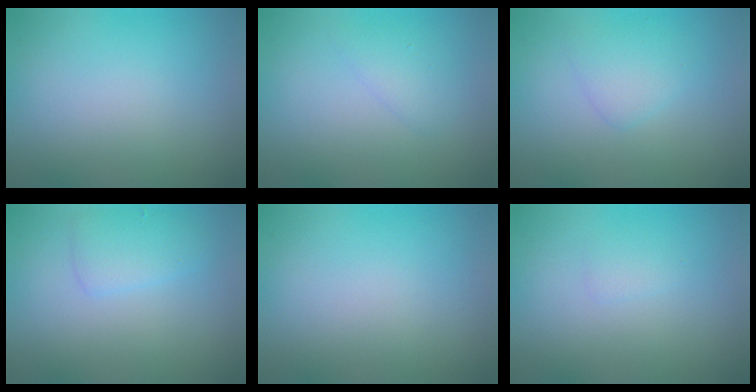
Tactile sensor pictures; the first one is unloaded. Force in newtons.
{"total": 1.4, "press": 1.4, "slide": 0.1}
{"total": 1.6, "press": 1.6, "slide": 0.2}
{"total": 2.1, "press": 2.1, "slide": 0.1}
{"total": 0.0}
{"total": 0.7, "press": 0.7, "slide": 0.1}